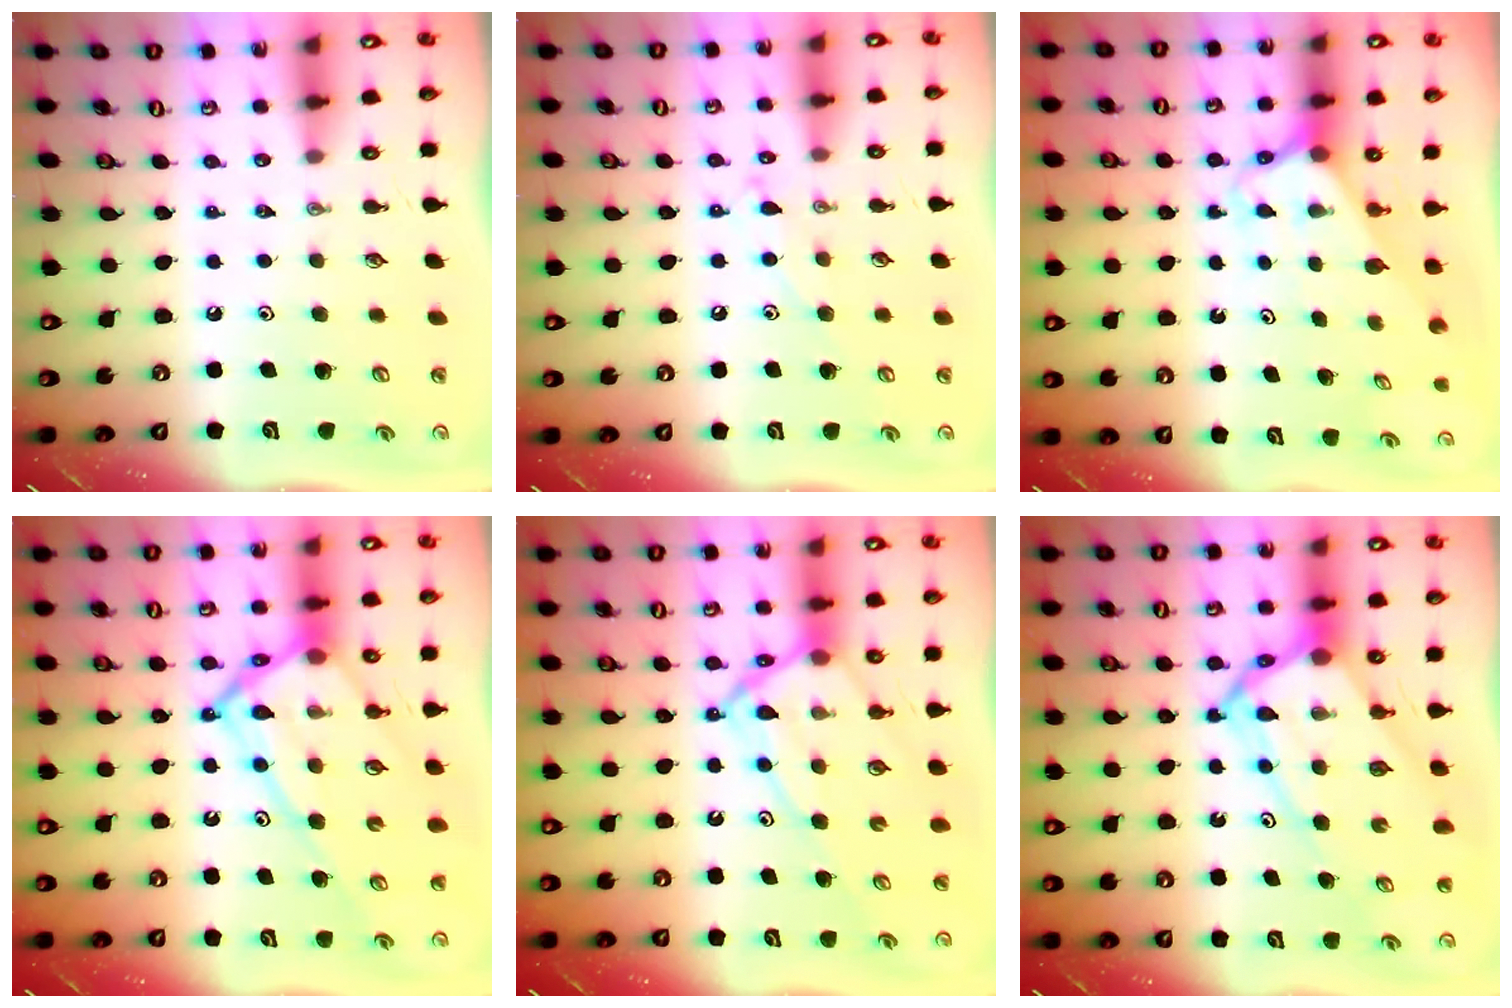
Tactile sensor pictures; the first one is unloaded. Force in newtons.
{"total": 7.9, "press": 7.9, "slide": 0.6}
{"total": 2.7, "press": 2.7, "slide": 0.1}
{"total": 18.9, "press": 18.8, "slide": 2.2}
{"total": 13.9, "press": 13.9, "slide": 1.4}
{"total": 13.6, "press": 13.6, "slide": 1.3}